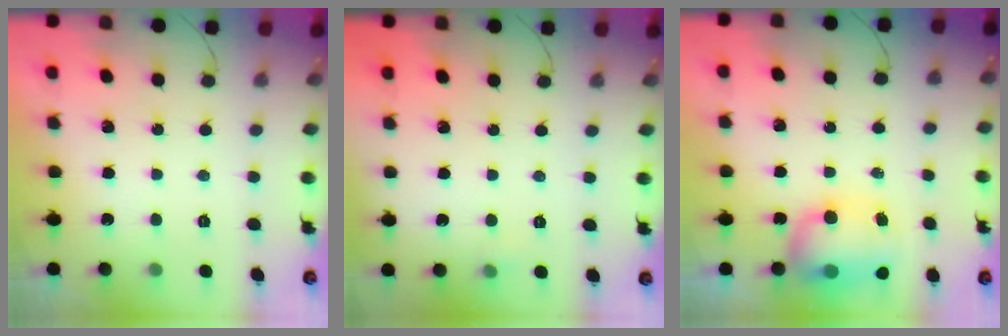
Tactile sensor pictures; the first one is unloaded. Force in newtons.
{"total": 3.4, "press": 3.0, "slide": 1.6}
{"total": 8.3, "press": 8.2, "slide": 1.7}